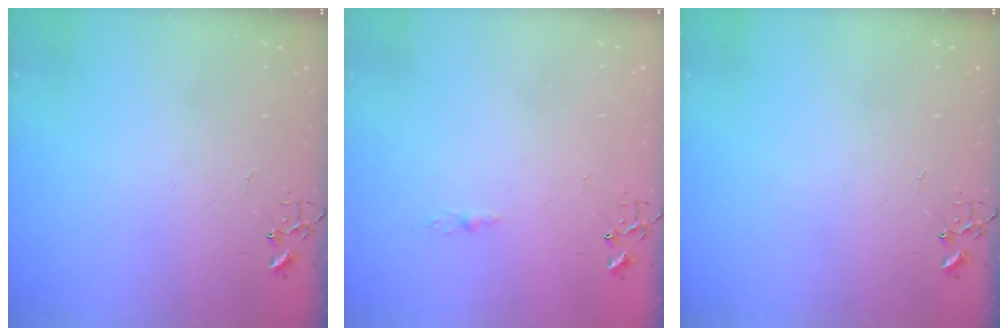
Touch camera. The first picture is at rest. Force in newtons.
{"total": 4.0, "press": 4.0, "slide": 0.4}
{"total": 0.0}